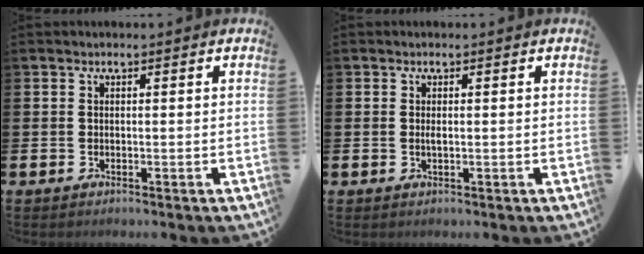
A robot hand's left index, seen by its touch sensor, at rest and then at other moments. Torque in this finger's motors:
{"motor_torque": [0.34, -0.03, 0.00, 0.03]}